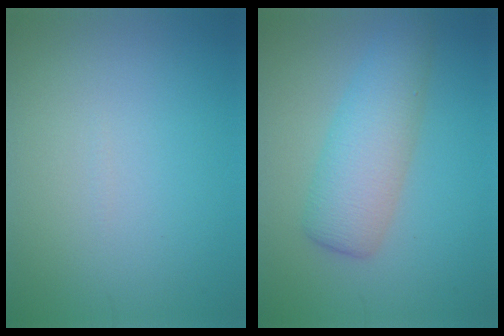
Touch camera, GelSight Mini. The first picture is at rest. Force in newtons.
{"total": 5.1, "press": 5.1, "slide": 0.1}